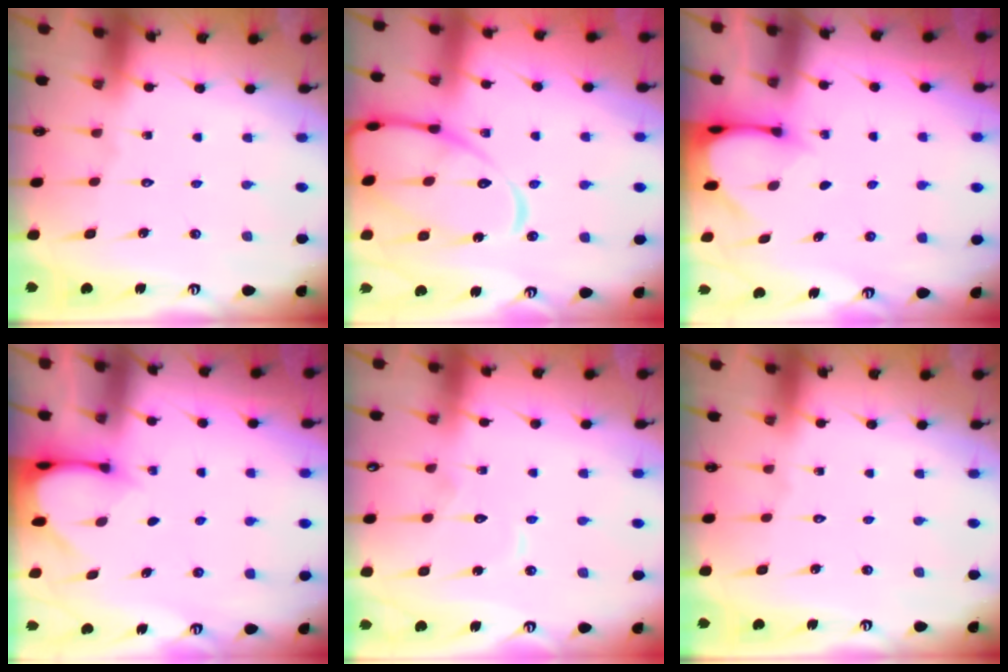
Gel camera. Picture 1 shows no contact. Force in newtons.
{"total": 15.5, "press": 15.5, "slide": 1.2}
{"total": 2.9, "press": 2.9, "slide": 0.2}
{"total": 2.9, "press": 2.9, "slide": 0.2}
{"total": 5.6, "press": 5.6, "slide": 0.5}
{"total": 0.0}